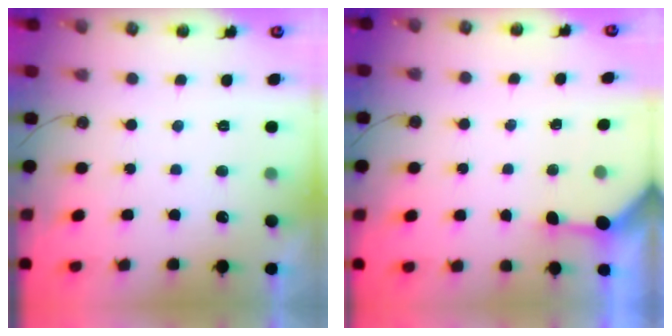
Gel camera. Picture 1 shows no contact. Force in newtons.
{"total": 3.3, "press": 3.3, "slide": 0.3}